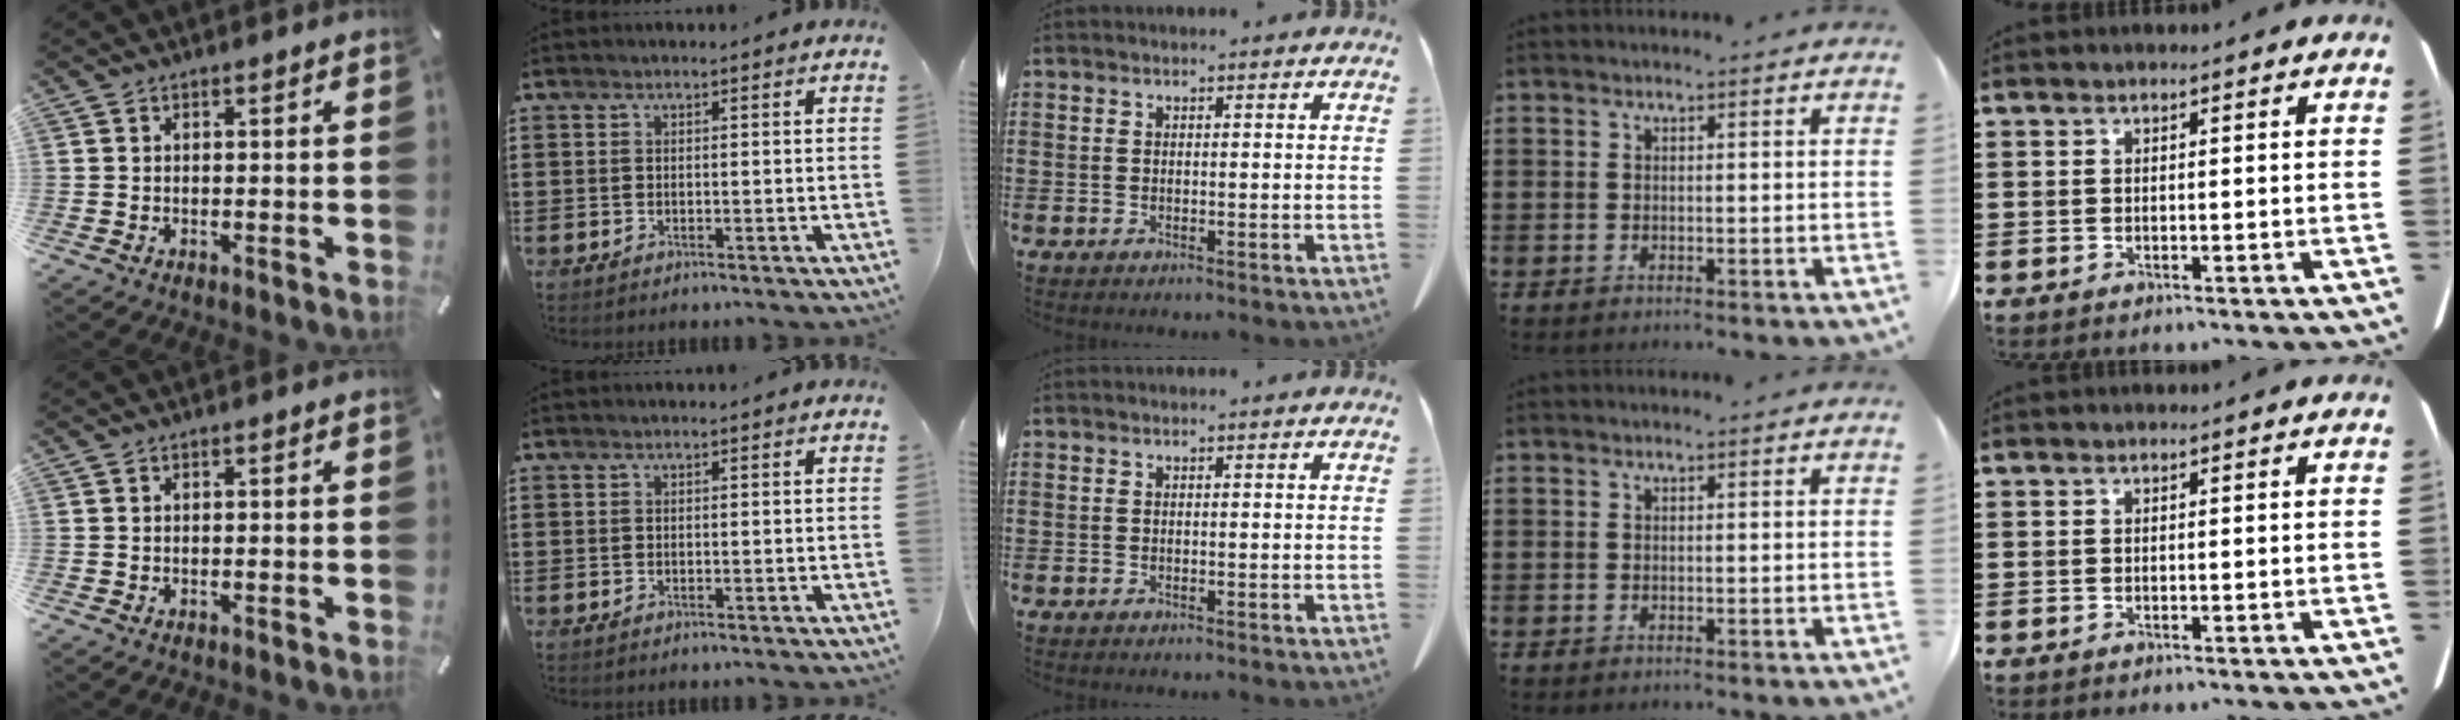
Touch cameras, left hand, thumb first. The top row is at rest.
{}